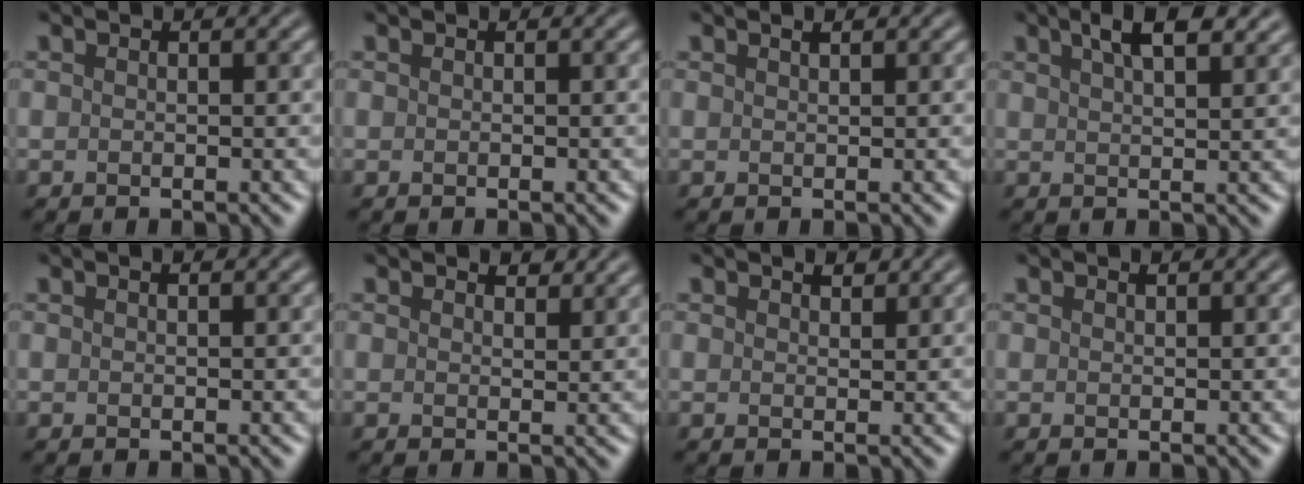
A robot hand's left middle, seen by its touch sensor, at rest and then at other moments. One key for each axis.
{"total": 0.0}
{"total": 0.6, "fx": 0.4, "fy": 0.0, "fz": 0.4, "tx": -0.009, "ty": 0.000, "tz": 0.008}
{"total": 4.3, "fx": 2.9, "fy": 1.2, "fz": 2.9, "tx": -0.039, "ty": 0.012, "tz": 0.042}
{"total": 0.0}
{"total": 1.6, "fx": 1.4, "fy": 0.4, "fz": 0.5, "tx": -0.012, "ty": -0.001, "tz": 0.020}
{"total": 1.0, "fx": 0.8, "fy": 0.4, "fz": 0.4, "tx": -0.010, "ty": 0.000, "tz": 0.014}
{"total": 0.0}